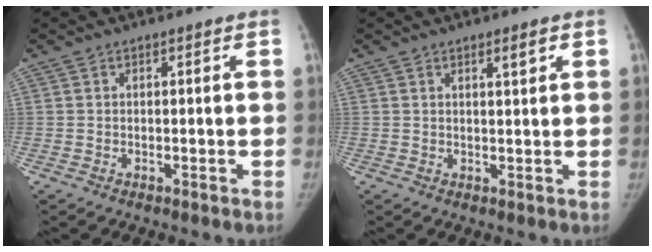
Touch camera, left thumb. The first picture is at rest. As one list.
[{"total": 2.2, "force": [1.2, 0.4, 1.8], "torque": [-0.022, -0.007, 0.019]}]